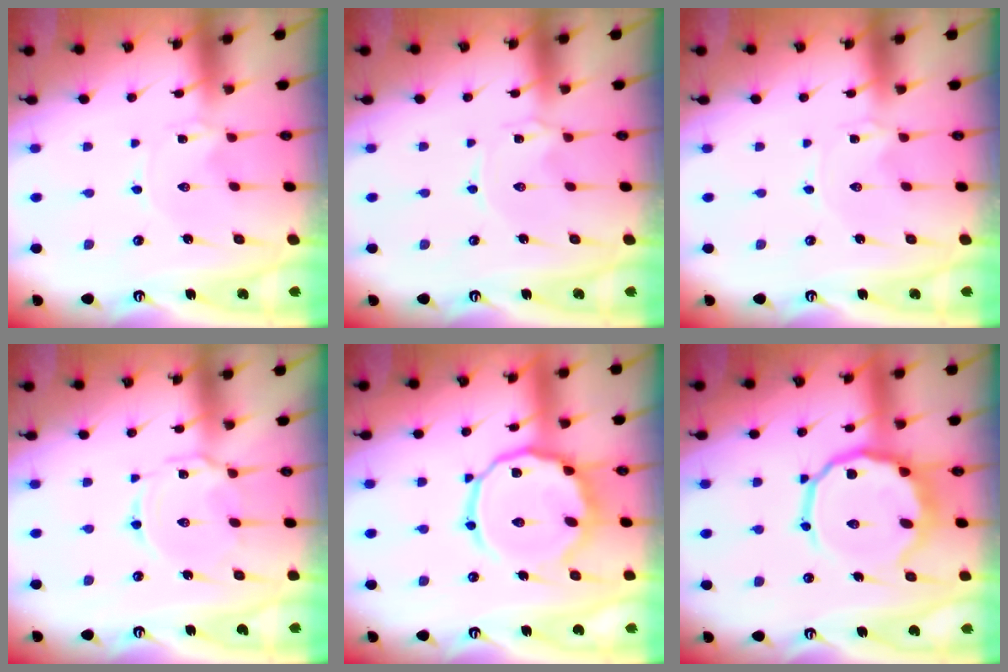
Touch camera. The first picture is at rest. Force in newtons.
{"total": 0.0}
{"total": 0.0}
{"total": 5.5, "press": 5.5, "slide": 0.4}
{"total": 15.0, "press": 15.0, "slide": 1.2}
{"total": 14.2, "press": 13.9, "slide": 2.9}